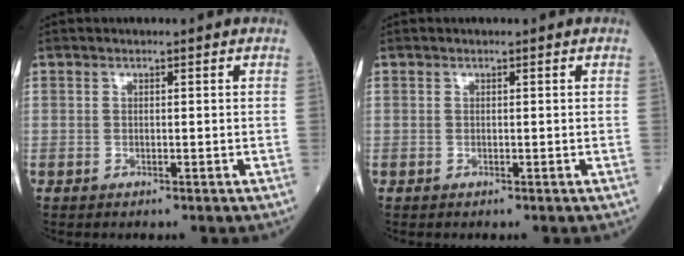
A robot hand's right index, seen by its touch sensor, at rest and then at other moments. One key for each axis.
{"total": 0.0}